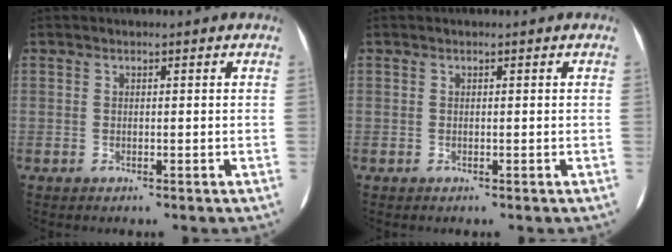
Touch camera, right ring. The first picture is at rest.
{"total": 0.0}